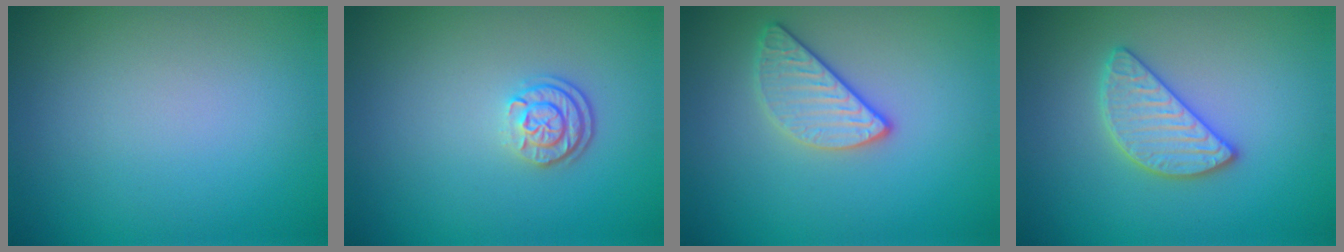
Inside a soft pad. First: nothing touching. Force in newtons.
{"total": 2.4, "press": 1.9, "slide": 1.5}
{"total": 2.5, "press": 2.4, "slide": 0.8}
{"total": 2.6, "press": 2.6, "slide": 0.2}